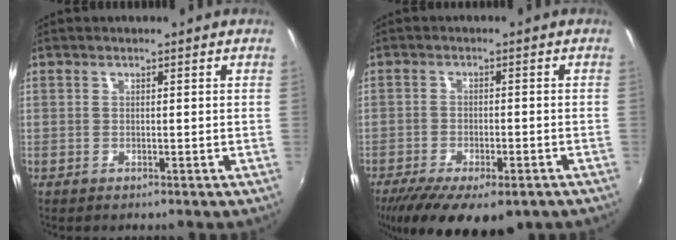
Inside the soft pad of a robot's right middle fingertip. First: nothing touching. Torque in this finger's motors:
{"motor_torque": [1.10, -1.04, 0.30, 0.17]}